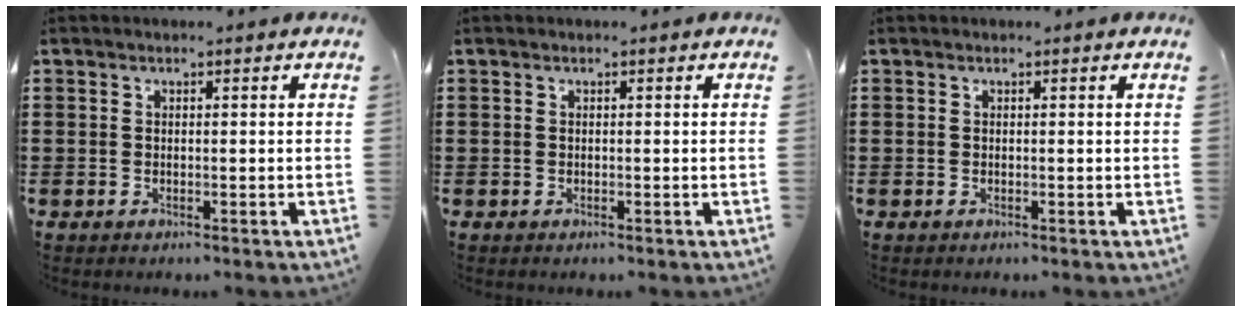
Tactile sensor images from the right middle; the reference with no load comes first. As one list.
[{"total": 0.0}, {"total": 0.0}]